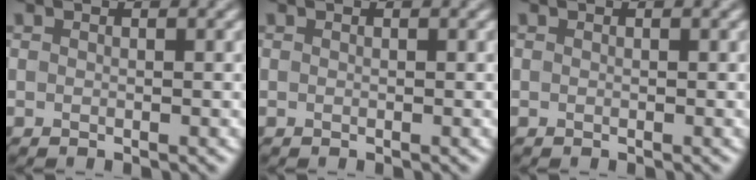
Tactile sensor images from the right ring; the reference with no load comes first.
{"total": 0.0}
{"total": 0.0}